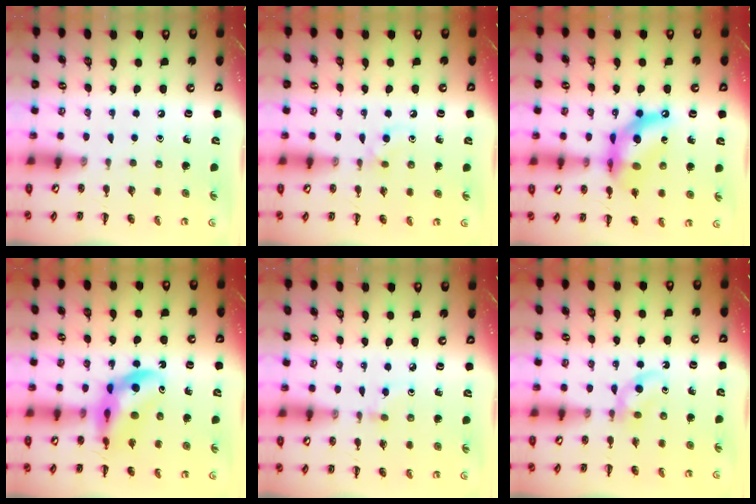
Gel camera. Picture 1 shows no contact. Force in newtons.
{"total": 4.8, "press": 4.6, "slide": 1.5}
{"total": 13.1, "press": 12.6, "slide": 3.6}
{"total": 11.8, "press": 11.3, "slide": 3.4}
{"total": 2.5, "press": 2.3, "slide": 1.0}
{"total": 3.4, "press": 3.2, "slide": 1.4}